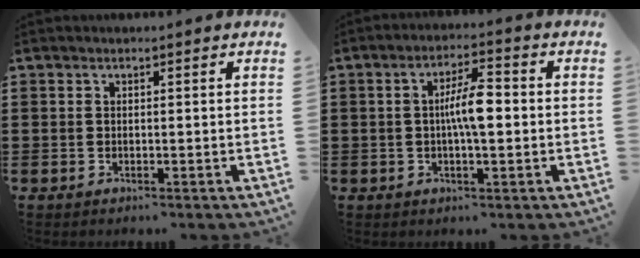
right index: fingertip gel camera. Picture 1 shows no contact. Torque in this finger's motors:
{"motor_torque": [0.89, -0.49, 0.35, 0.19]}